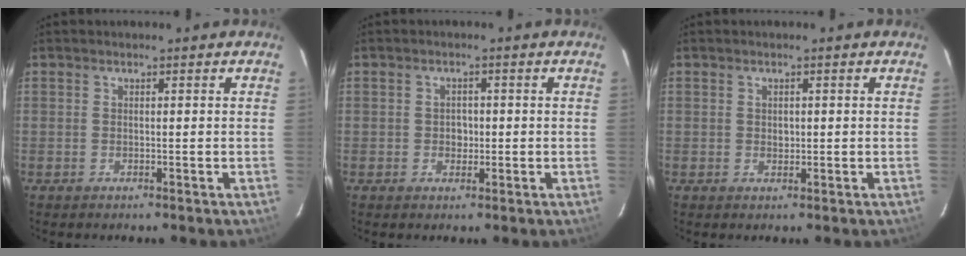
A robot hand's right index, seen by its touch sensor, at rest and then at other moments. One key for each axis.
{"total": 2.0, "fx": -0.2, "fy": 1.8, "fz": 0.7, "tx": -0.010, "ty": 0.005, "tz": -0.003}
{"total": 1.0, "fx": 0.2, "fy": 0.9, "fz": 0.4, "tx": -0.005, "ty": 0.002, "tz": 0.005}